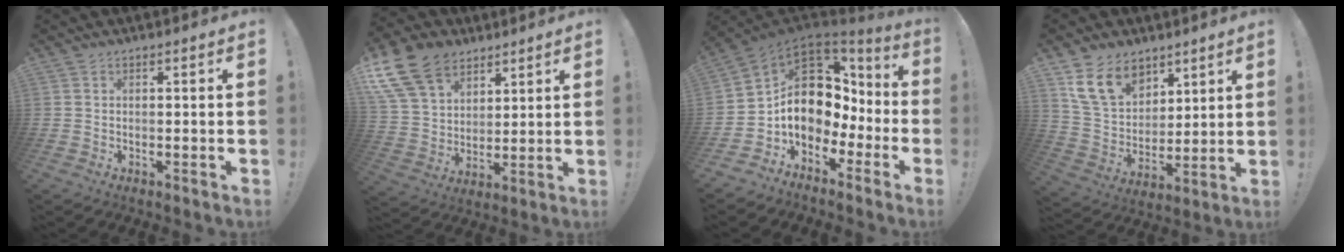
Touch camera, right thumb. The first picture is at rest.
{"total": 17.1, "force": [10.0, 11.5, 7.8], "torque": [-0.151, -0.054, 0.194]}
{"total": 13.5, "force": [2.6, 10.5, 7.9], "torque": [-0.112, -0.024, 0.070]}
{"total": 16.2, "force": [9.5, 10.9, 7.2], "torque": [-0.130, -0.050, 0.189]}